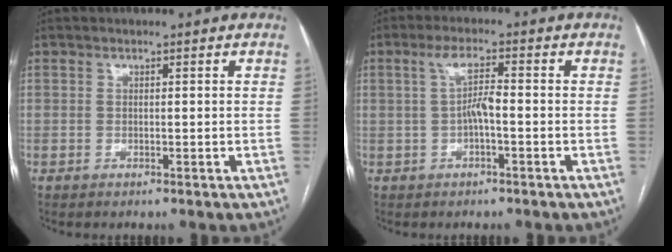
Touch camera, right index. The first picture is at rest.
{"total": 3.8, "force": [-0.2, 0.5, 3.8], "torque": [-0.071, 0.010, 0.000]}